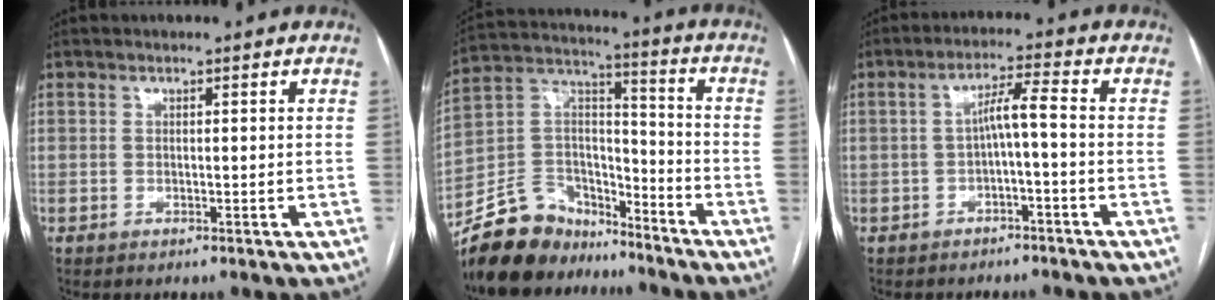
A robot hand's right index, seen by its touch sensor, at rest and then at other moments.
{"total": 13.7, "force": [-11.6, 6.7, 2.6], "torque": [-0.056, 0.060, -0.211]}
{"total": 4.3, "force": [-0.9, 0.1, 4.2], "torque": [-0.072, 0.020, -0.013]}